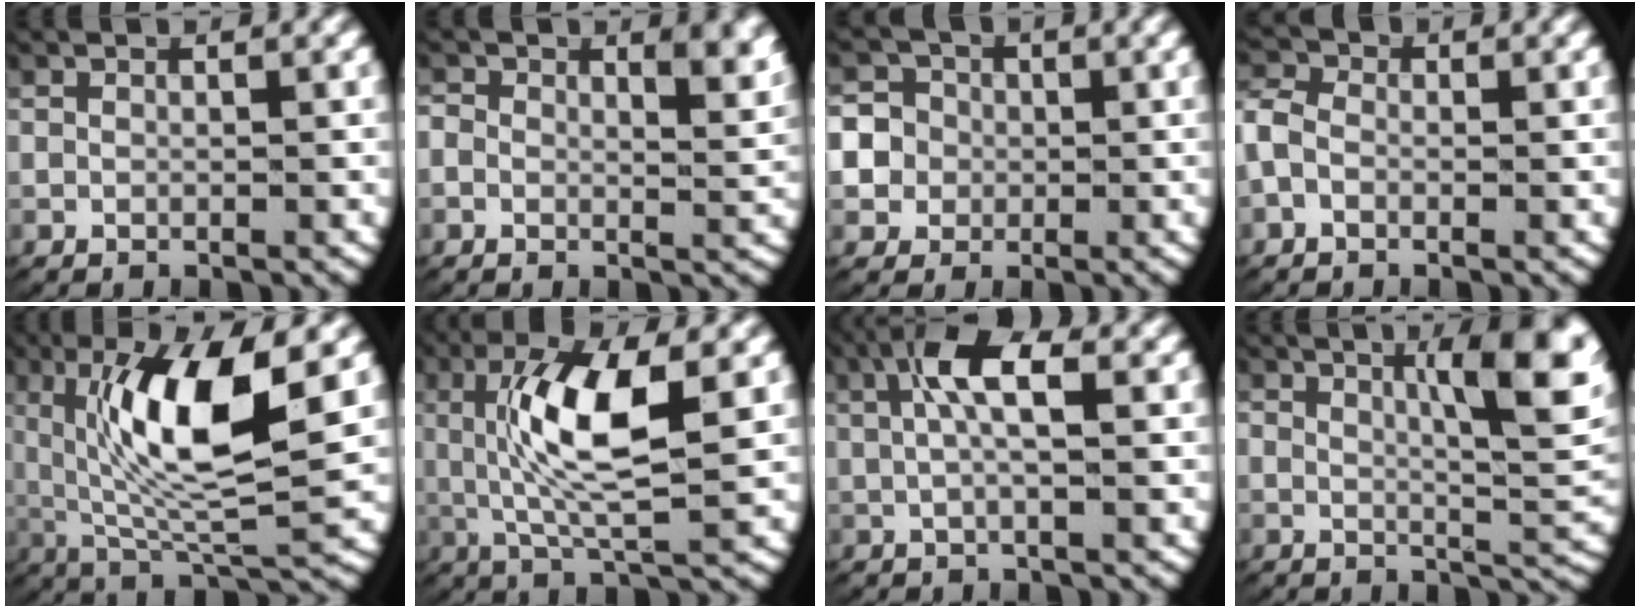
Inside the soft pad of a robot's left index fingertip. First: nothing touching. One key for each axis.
{"total": 3.1, "fx": 1.4, "fy": 1.6, "fz": 2.3, "tx": -0.041, "ty": -0.006, "tz": 0.019}
{"total": 8.9, "fx": -0.2, "fy": 8.3, "fz": 3.3, "tx": -0.098, "ty": -0.023, "tz": -0.007}
{"total": 3.2, "fx": -0.4, "fy": 2.7, "fz": 1.5, "tx": -0.047, "ty": 0.001, "tz": -0.014}
{"total": 10.6, "fx": 2.0, "fy": 4.0, "fz": 9.7, "tx": -0.198, "ty": -0.009, "tz": 0.044}
{"total": 7.5, "fx": 1.3, "fy": 2.0, "fz": 7.1, "tx": -0.153, "ty": -0.004, "tz": 0.029}
{"total": 4.9, "fx": 1.3, "fy": 1.7, "fz": 4.4, "tx": -0.091, "ty": 0.013, "tz": 0.016}
{"total": 8.6, "fx": 2.8, "fy": 2.6, "fz": 7.7, "tx": -0.100, "ty": 0.001, "tz": 0.041}